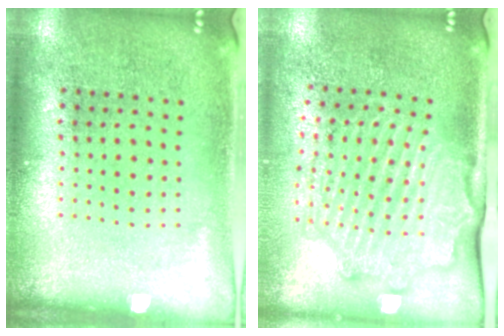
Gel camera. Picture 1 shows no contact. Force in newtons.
{"total": 2.2, "press": 2.2, "slide": 0.2}